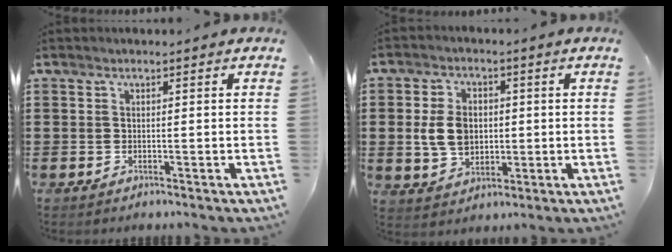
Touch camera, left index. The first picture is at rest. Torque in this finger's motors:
{"motor_torque": [1.07, 0.17, 0.44, 0.08]}